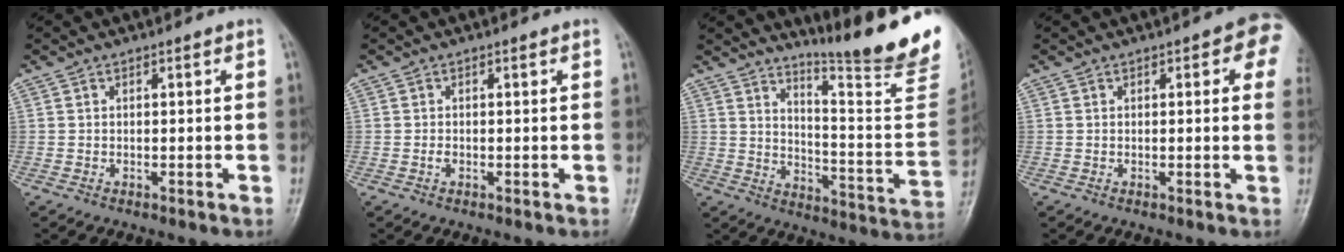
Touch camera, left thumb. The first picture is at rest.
{"total": 0.8, "force": [0.0, 0.4, 0.7], "torque": [-0.010, 0.001, 0.001]}
{"total": 20.3, "force": [16.5, 0.9, 11.8], "torque": [-0.148, -0.156, 0.229]}
{"total": 6.8, "force": [2.4, 2.4, 5.9], "torque": [-0.046, -0.001, 0.018]}